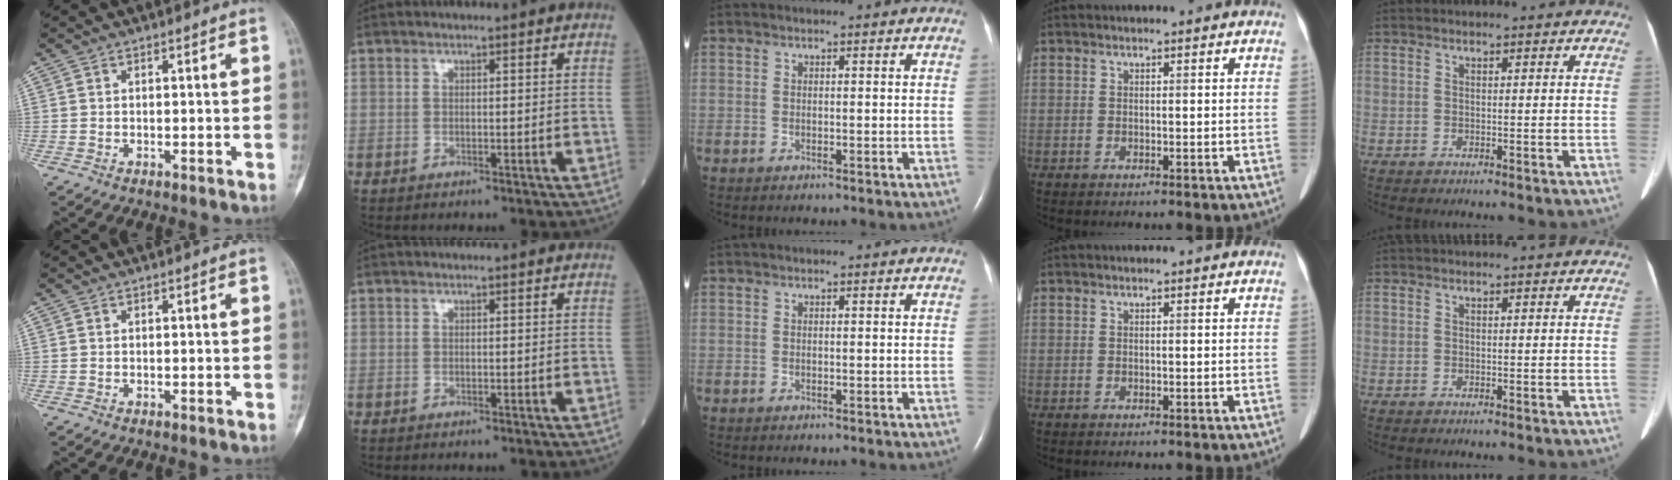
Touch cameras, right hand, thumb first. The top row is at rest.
{}